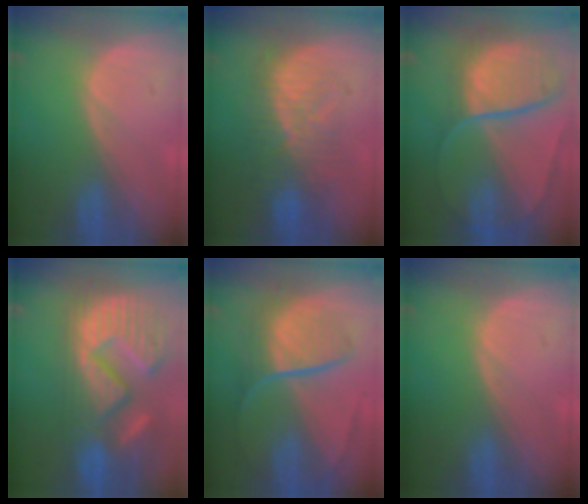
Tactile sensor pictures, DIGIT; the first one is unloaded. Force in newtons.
{"total": 8.4, "press": 8.2, "slide": 2.0}
{"total": 10.7, "press": 9.0, "slide": 5.9}
{"total": 15.3, "press": 12.6, "slide": 8.7}
{"total": 8.9, "press": 7.6, "slide": 4.6}
{"total": 0.0}